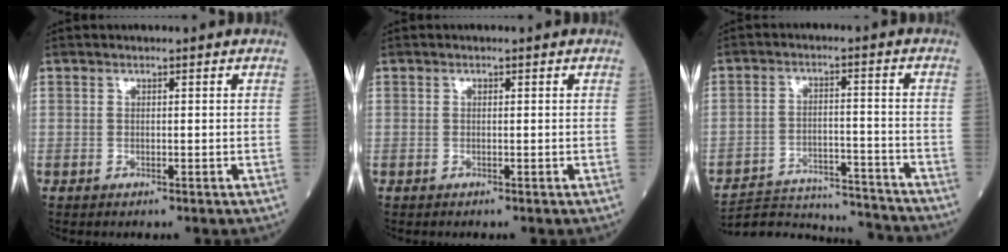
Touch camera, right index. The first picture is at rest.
{"total": 0.0}
{"total": 15.9, "force": [-15.7, 1.1, 2.0], "torque": [-0.038, 0.017, -0.230]}